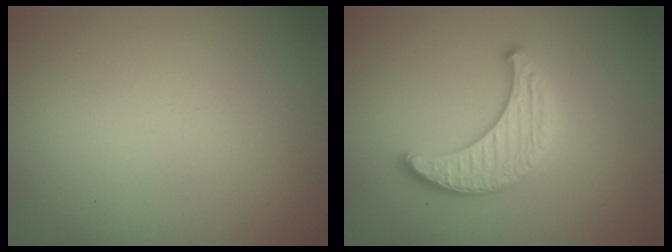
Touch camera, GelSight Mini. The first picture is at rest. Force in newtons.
{"total": 3.3, "press": 3.2, "slide": 0.7}